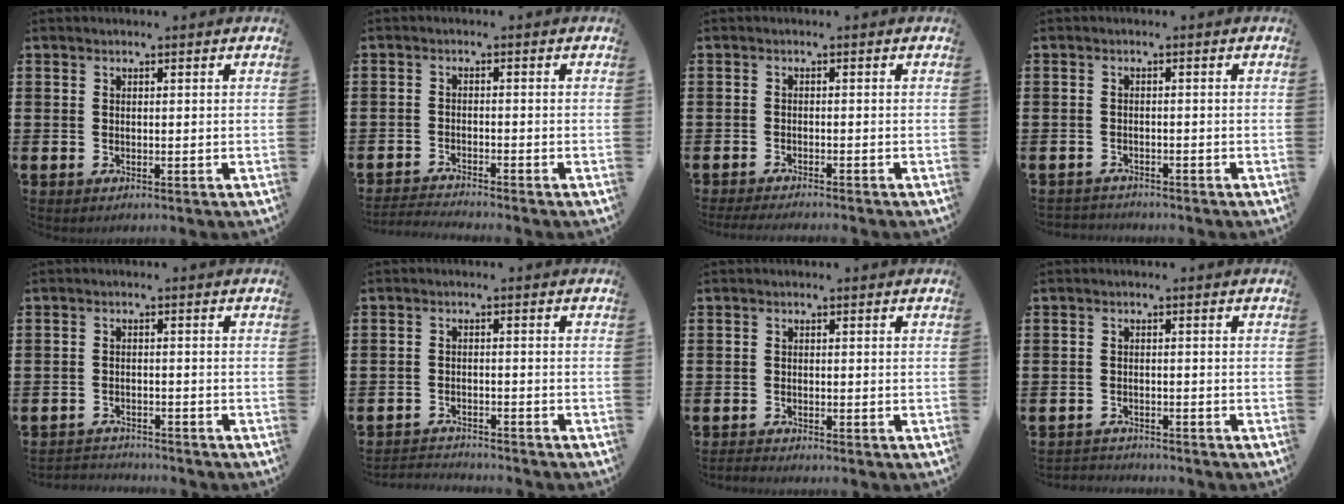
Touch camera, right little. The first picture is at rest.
{"total": 1.8, "force": [-1.7, -0.3, 0.1], "torque": [-0.003, 0.002, -0.036]}
{"total": 1.3, "force": [-1.2, -0.1, 0.4], "torque": [-0.006, 0.000, -0.023]}
{"total": 1.2, "force": [-1.1, 0.1, -0.2], "torque": [0.000, 0.003, -0.025]}
{"total": 2.0, "force": [-2.0, 0.1, -0.2], "torque": [-0.003, 0.001, -0.044]}
{"total": 2.2, "force": [-2.2, 0.0, -0.2], "torque": [-0.002, 0.002, -0.050]}
{"total": 0.7, "force": [-0.7, 0.0, 0.1], "torque": [-0.003, -0.001, -0.015]}
{"total": 1.5, "force": [-1.5, 0.1, -0.2], "torque": [-0.001, 0.002, -0.033]}